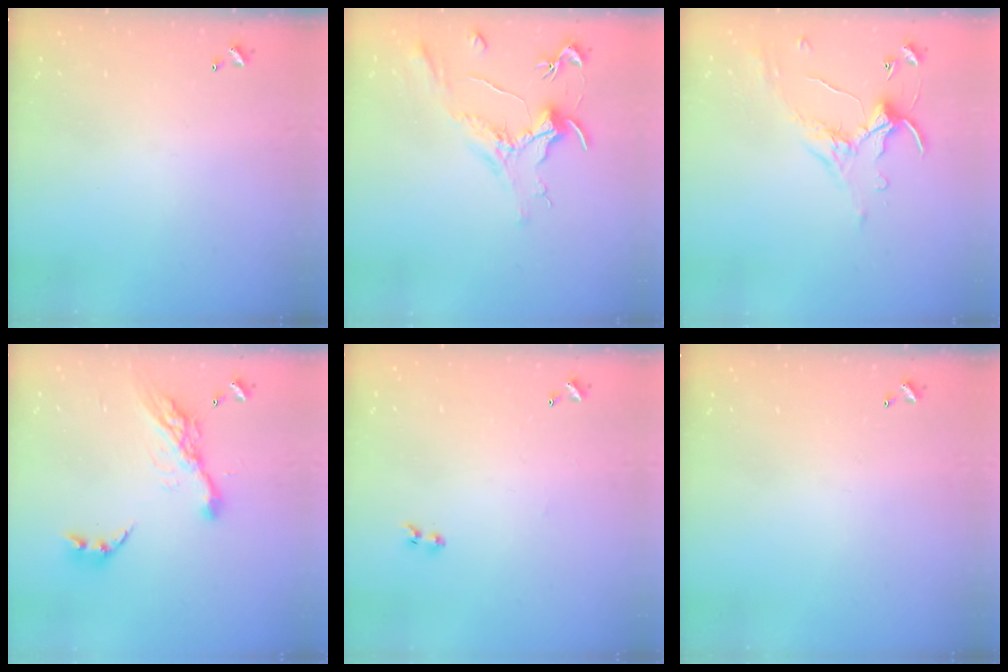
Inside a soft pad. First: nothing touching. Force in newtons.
{"total": 1.6, "press": 1.4, "slide": 0.6}
{"total": 1.2, "press": 0.6, "slide": 1.0}
{"total": 16.6, "press": 16.6, "slide": 1.3}
{"total": 2.1, "press": 1.9, "slide": 1.0}
{"total": 0.0}